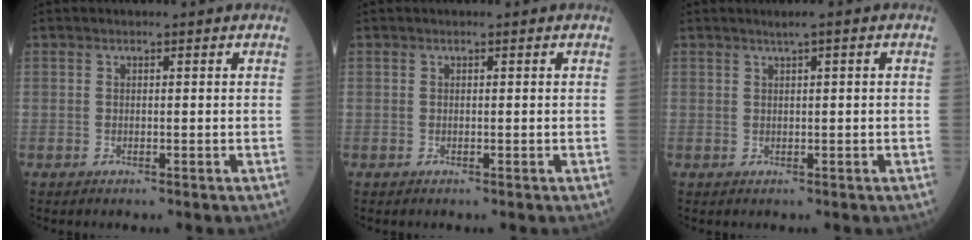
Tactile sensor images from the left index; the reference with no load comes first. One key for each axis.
{"total": 0.0}
{"total": 1.1, "fx": 0.6, "fy": -0.3, "fz": 0.9, "tx": -0.019, "ty": 0.000, "tz": 0.016}